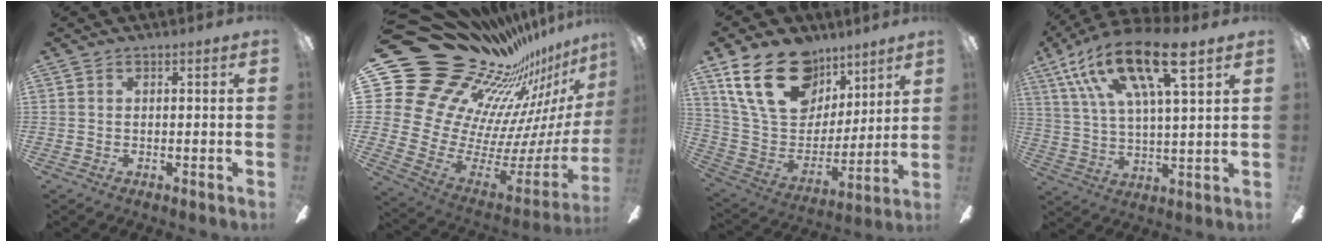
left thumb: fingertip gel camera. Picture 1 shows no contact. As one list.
[{"total": 28.5, "force": [19.7, 15.9, 13.0], "torque": [-0.197, -0.224, 0.429]}, {"total": 24.0, "force": [14.1, 14.7, 12.6], "torque": [-0.239, -0.068, 0.258]}, {"total": 19.4, "force": [11.7, 5.6, 14.4], "torque": [-0.274, -0.053, 0.188]}]